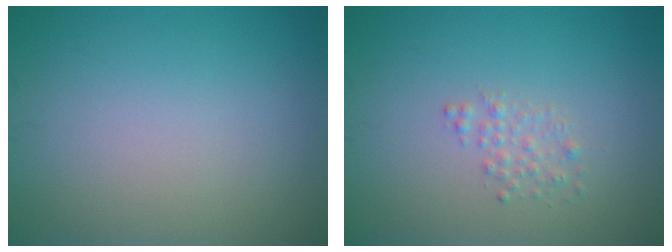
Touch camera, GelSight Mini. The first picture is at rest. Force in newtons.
{"total": 1.3, "press": 1.3, "slide": 0.0}